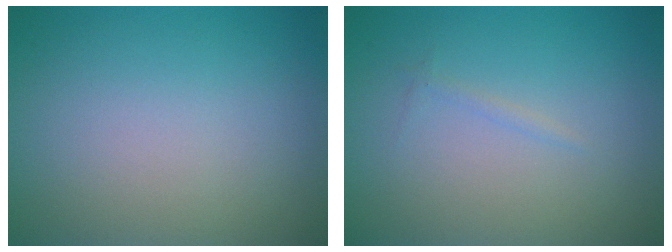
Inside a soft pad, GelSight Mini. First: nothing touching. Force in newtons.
{"total": 0.5, "press": 0.5, "slide": 0.0}